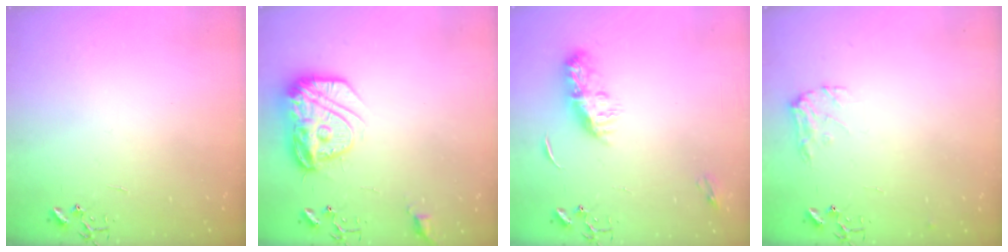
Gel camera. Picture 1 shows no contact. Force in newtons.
{"total": 17.7, "press": 17.6, "slide": 1.4}
{"total": 8.3, "press": 8.3, "slide": 0.4}
{"total": 7.9, "press": 7.9, "slide": 0.1}